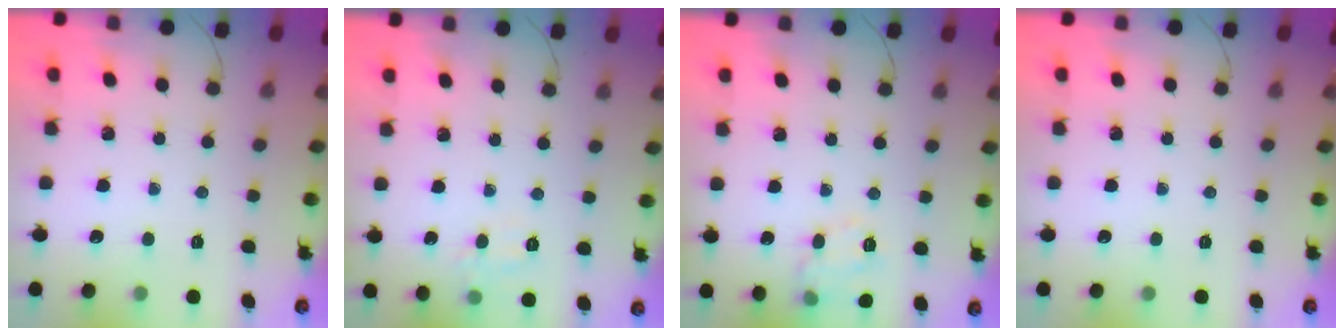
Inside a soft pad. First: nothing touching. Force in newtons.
{"total": 5.8, "press": 5.8, "slide": 1.1}
{"total": 10.7, "press": 10.7, "slide": 0.5}
{"total": 0.0}